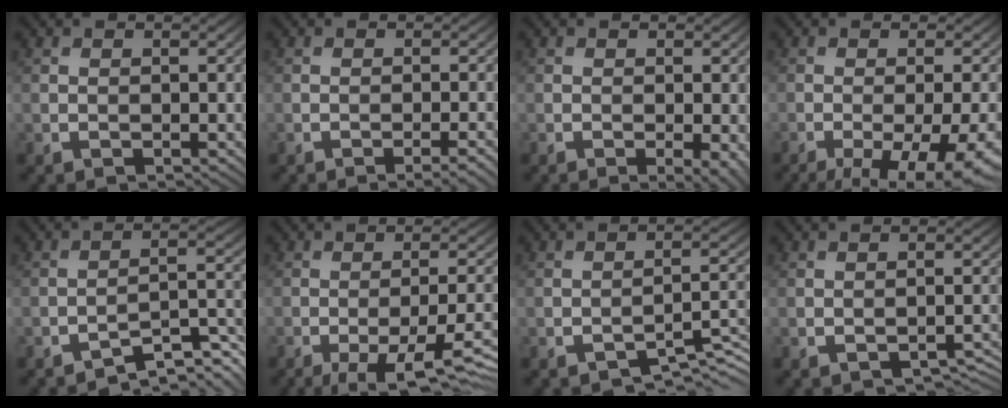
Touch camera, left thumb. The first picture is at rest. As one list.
[{"total": 2.4, "force": [-1.4, 0.3, 1.9], "torque": [-0.025, 0.007, -0.026]}, {"total": 2.6, "force": [-0.9, 0.5, 2.4], "torque": [-0.036, -0.004, -0.011]}, {"total": 13.5, "force": [-7.5, 4.1, 10.5], "torque": [-0.146, -0.017, -0.085]}, {"total": 5.5, "force": [-4.2, 1.1, 3.4], "torque": [-0.050, 0.007, -0.071]}, {"total": 11.8, "force": [-6.4, 3.1, 9.4], "torque": [-0.140, -0.003, -0.082]}, {"total": 4.6, "force": [-3.7, 1.0, 2.5], "torque": [-0.028, 0.009, -0.056]}, {"total": 1.8, "force": [-1.5, 0.5, 0.8], "torque": [-0.008, 0.003, -0.017]}]